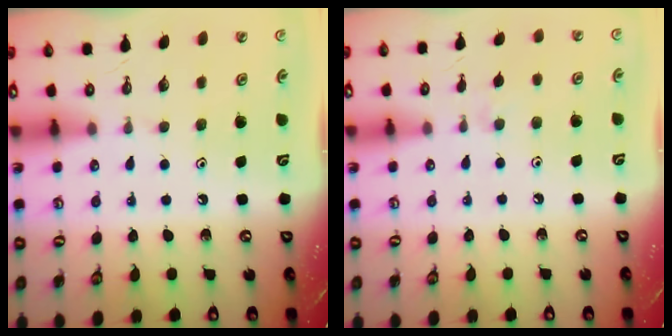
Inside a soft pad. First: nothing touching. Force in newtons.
{"total": 2.4, "press": 2.4, "slide": 0.5}